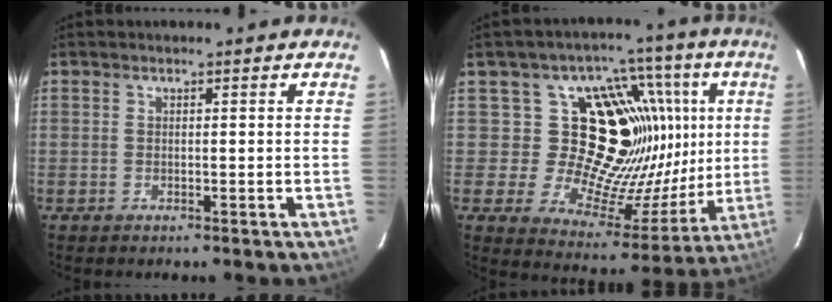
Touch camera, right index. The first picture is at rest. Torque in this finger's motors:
{"motor_torque": [1.14, -0.12, 0.48, 0.04]}